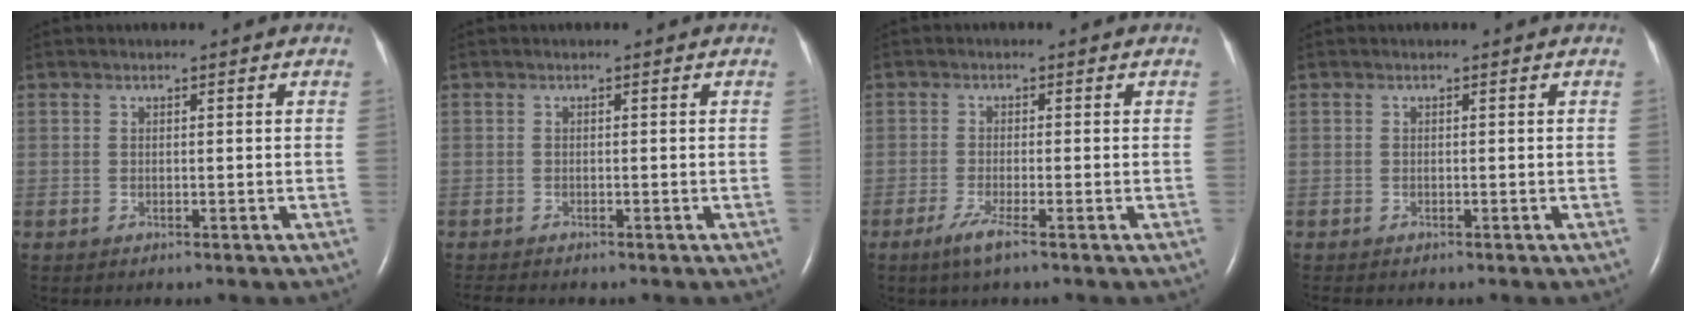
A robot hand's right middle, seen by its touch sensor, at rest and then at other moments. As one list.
[{"total": 1.9, "force": [-1.7, 0.2, 0.7], "torque": [-0.015, -0.005, -0.024]}, {"total": 3.0, "force": [-1.9, -0.1, 2.3], "torque": [-0.056, -0.010, -0.040]}, {"total": 0.8, "force": [-0.7, 0.2, 0.3], "torque": [-0.007, -0.001, -0.009]}]